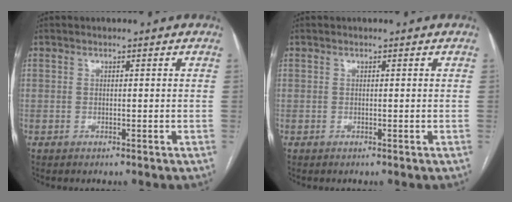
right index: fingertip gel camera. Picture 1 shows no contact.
{"total": 0.0}